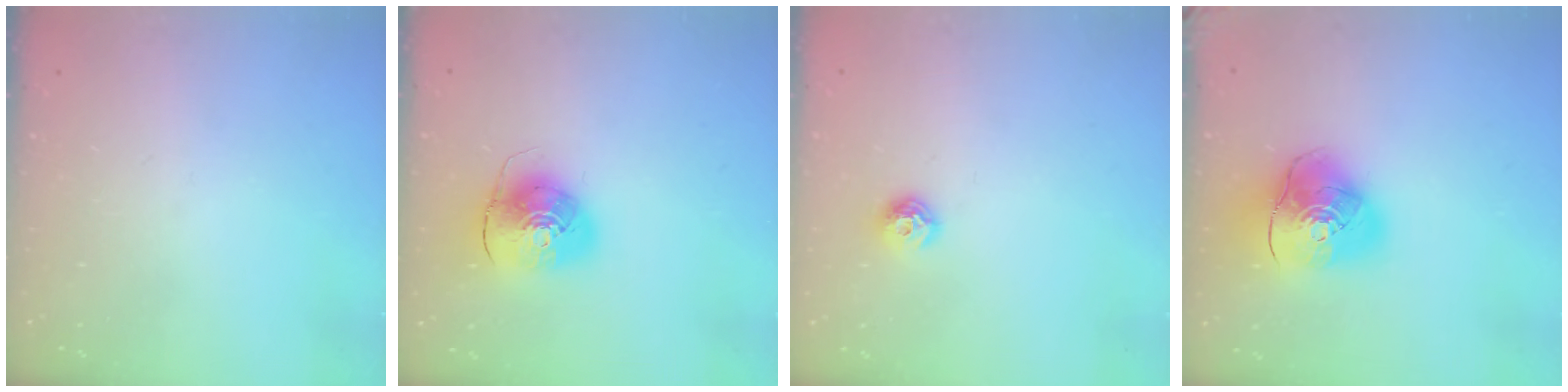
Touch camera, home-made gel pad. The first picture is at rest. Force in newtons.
{"total": 9.9, "press": 9.8, "slide": 1.6}
{"total": 7.0, "press": 6.9, "slide": 0.9}
{"total": 15.1, "press": 14.9, "slide": 2.2}